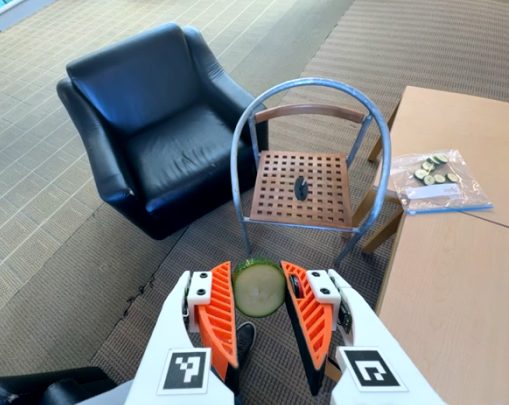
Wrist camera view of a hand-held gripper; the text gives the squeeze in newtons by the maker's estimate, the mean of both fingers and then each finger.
{"total": 8.2, "left": 8.0, "right": 8.4}